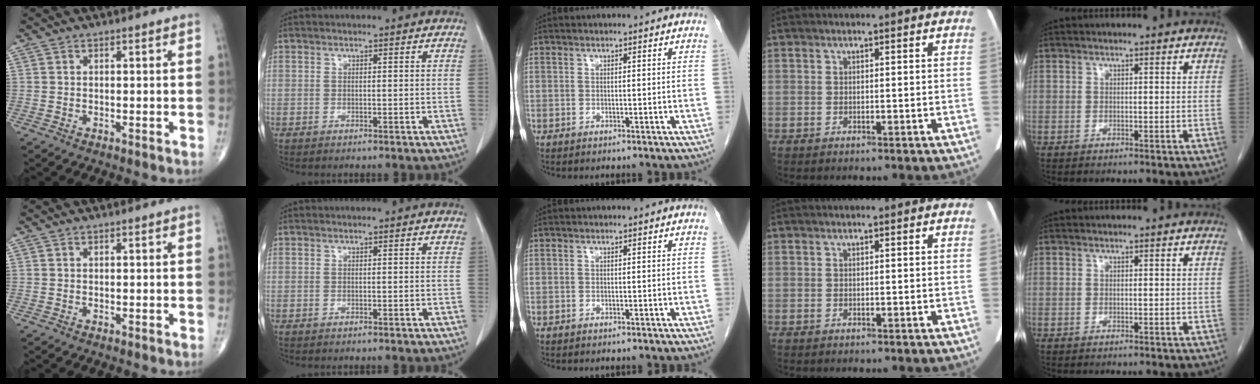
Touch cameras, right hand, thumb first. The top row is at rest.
{}